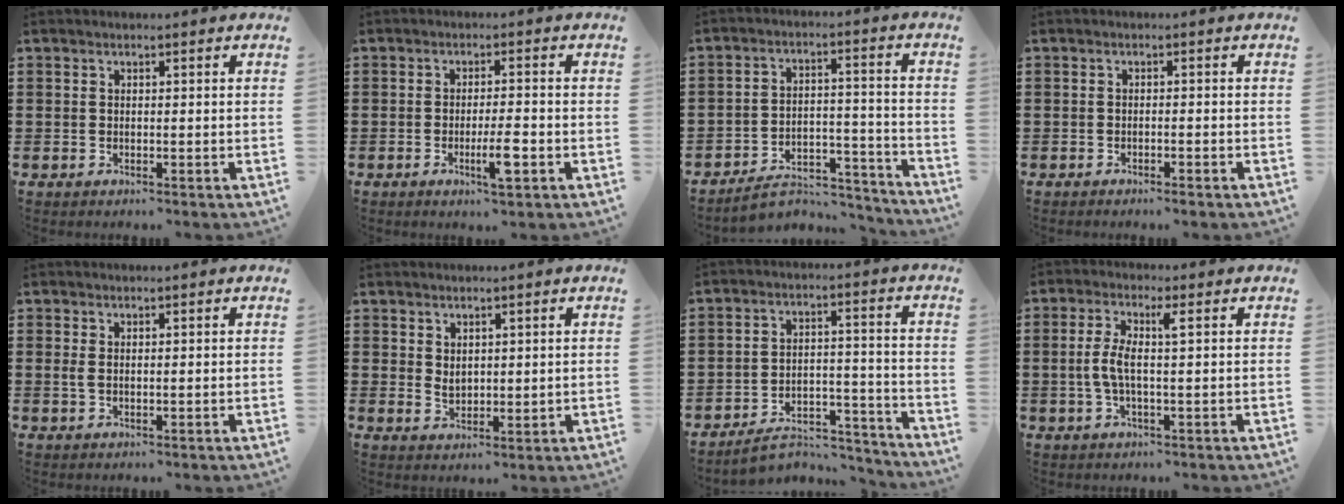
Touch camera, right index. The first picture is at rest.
{"total": 4.7, "force": [-1.9, 0.5, 4.3], "torque": [-0.076, -0.009, -0.032]}
{"total": 7.1, "force": [-6.4, 1.9, 2.3], "torque": [-0.039, 0.017, -0.121]}
{"total": 1.0, "force": [-0.8, -0.1, 0.5], "torque": [-0.011, -0.003, -0.016]}
{"total": 1.2, "force": [0.6, 0.5, 0.9], "torque": [-0.020, 0.003, 0.010]}
{"total": 2.2, "force": [1.4, 1.3, 1.1], "torque": [-0.026, 0.002, 0.028]}
{"total": 6.8, "force": [-6.2, 1.8, 2.3], "torque": [-0.037, 0.015, -0.116]}
{"total": 4.4, "force": [0.2, 0.6, 4.4], "torque": [-0.097, -0.003, -0.006]}